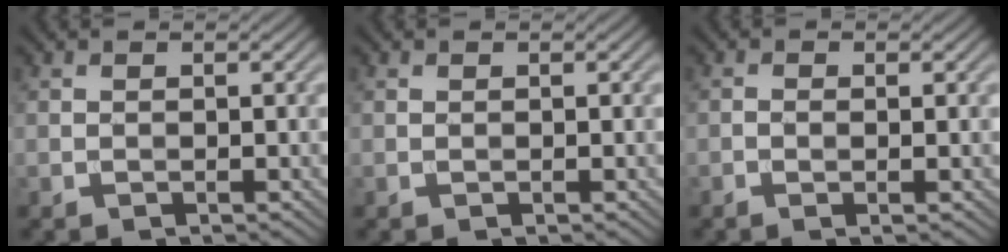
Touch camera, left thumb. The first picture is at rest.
{"total": 0.0}
{"total": 1.2, "force": [-0.4, 0.2, 1.2], "torque": [-0.023, -0.001, -0.009]}